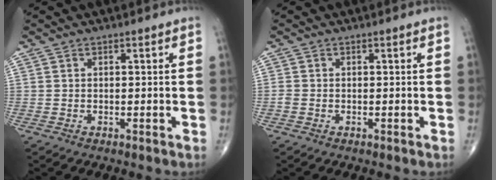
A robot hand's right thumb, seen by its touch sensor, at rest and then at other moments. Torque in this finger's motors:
{"motor_torque": [0.44, -0.36, 0.21, 0.06, 0.02]}